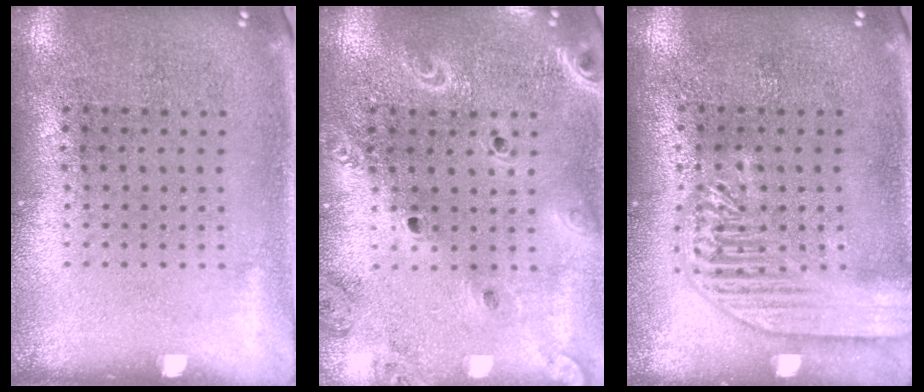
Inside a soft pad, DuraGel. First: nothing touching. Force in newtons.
{"total": 2.1, "press": 1.9, "slide": 0.9}
{"total": 3.2, "press": 3.2, "slide": 0.4}